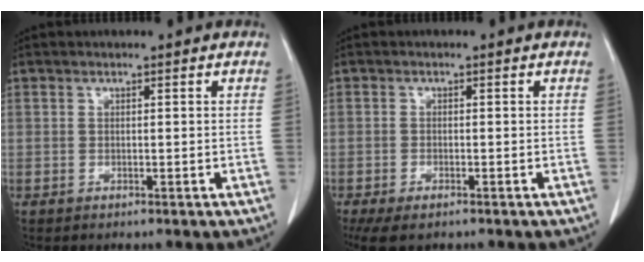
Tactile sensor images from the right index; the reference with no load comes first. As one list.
[{"total": 5.1, "force": [-3.6, 1.9, 3.0], "torque": [-0.054, -0.012, -0.059]}]